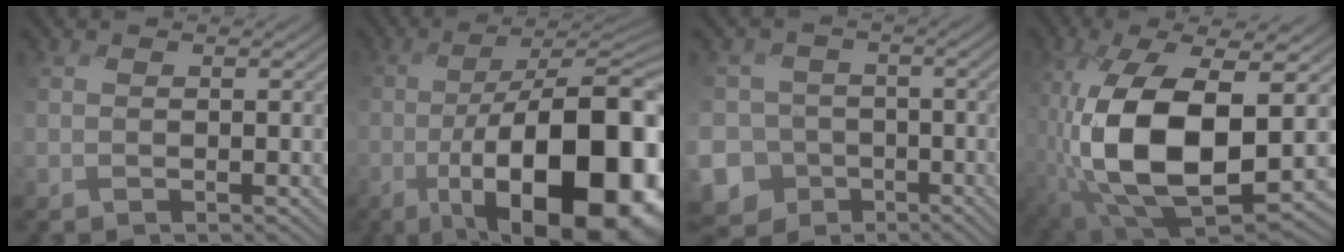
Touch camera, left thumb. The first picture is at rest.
{"total": 20.2, "force": [-6.7, 7.7, 17.5], "torque": [-0.244, -0.013, -0.107]}
{"total": 12.1, "force": [-6.5, 10.1, 1.2], "torque": [-0.078, -0.038, -0.122]}
{"total": 14.0, "force": [-2.0, 7.0, 11.9], "torque": [-0.264, -0.033, -0.032]}